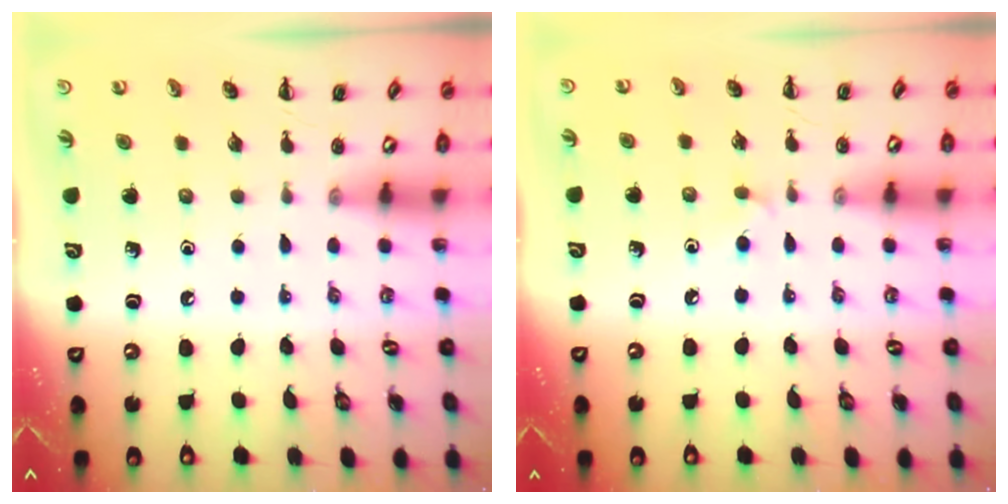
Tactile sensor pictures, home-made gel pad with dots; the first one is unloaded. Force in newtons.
{"total": 4.2, "press": 4.0, "slide": 1.5}